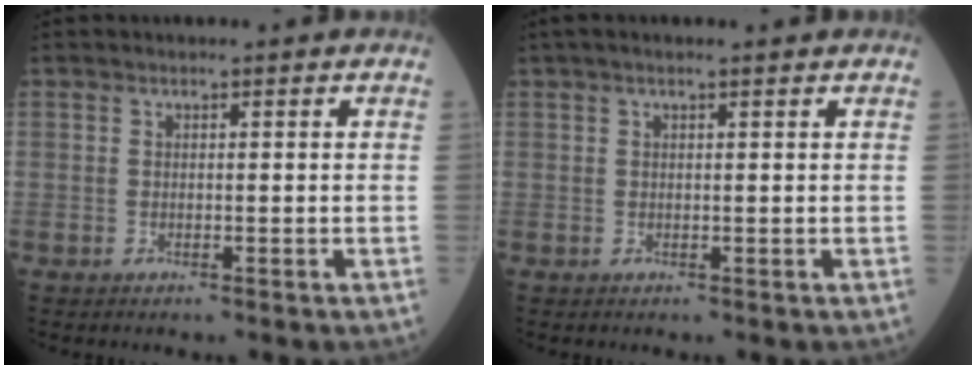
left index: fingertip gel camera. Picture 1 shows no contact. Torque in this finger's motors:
{"motor_torque": [0.93, -1.08, 0.03, 0.04]}